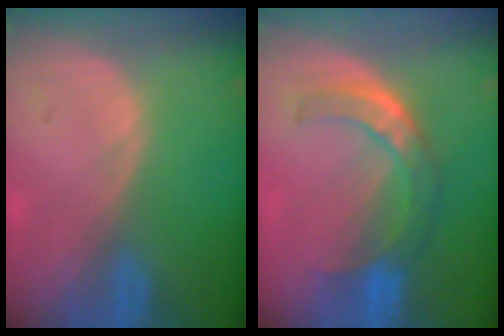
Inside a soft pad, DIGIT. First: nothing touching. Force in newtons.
{"total": 7.7, "press": 6.6, "slide": 4.0}